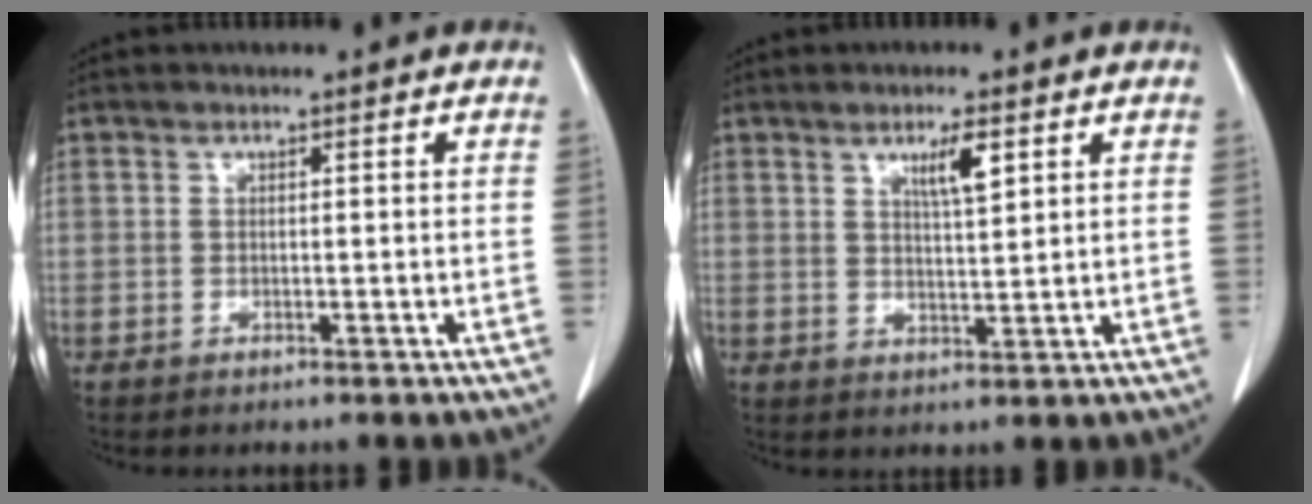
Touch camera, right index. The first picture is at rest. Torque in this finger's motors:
{"motor_torque": [0.57, 0.24, 0.28, 0.09]}